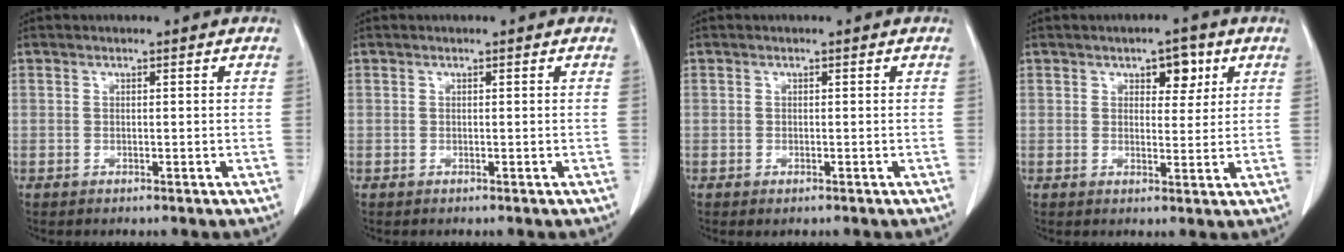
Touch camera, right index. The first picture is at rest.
{"total": 0.0}
{"total": 0.6, "force": [-0.4, 0.2, 0.4], "torque": [-0.006, -0.002, -0.004]}
{"total": 4.1, "force": [2.0, 2.2, 2.8], "torque": [-0.032, 0.004, 0.028]}